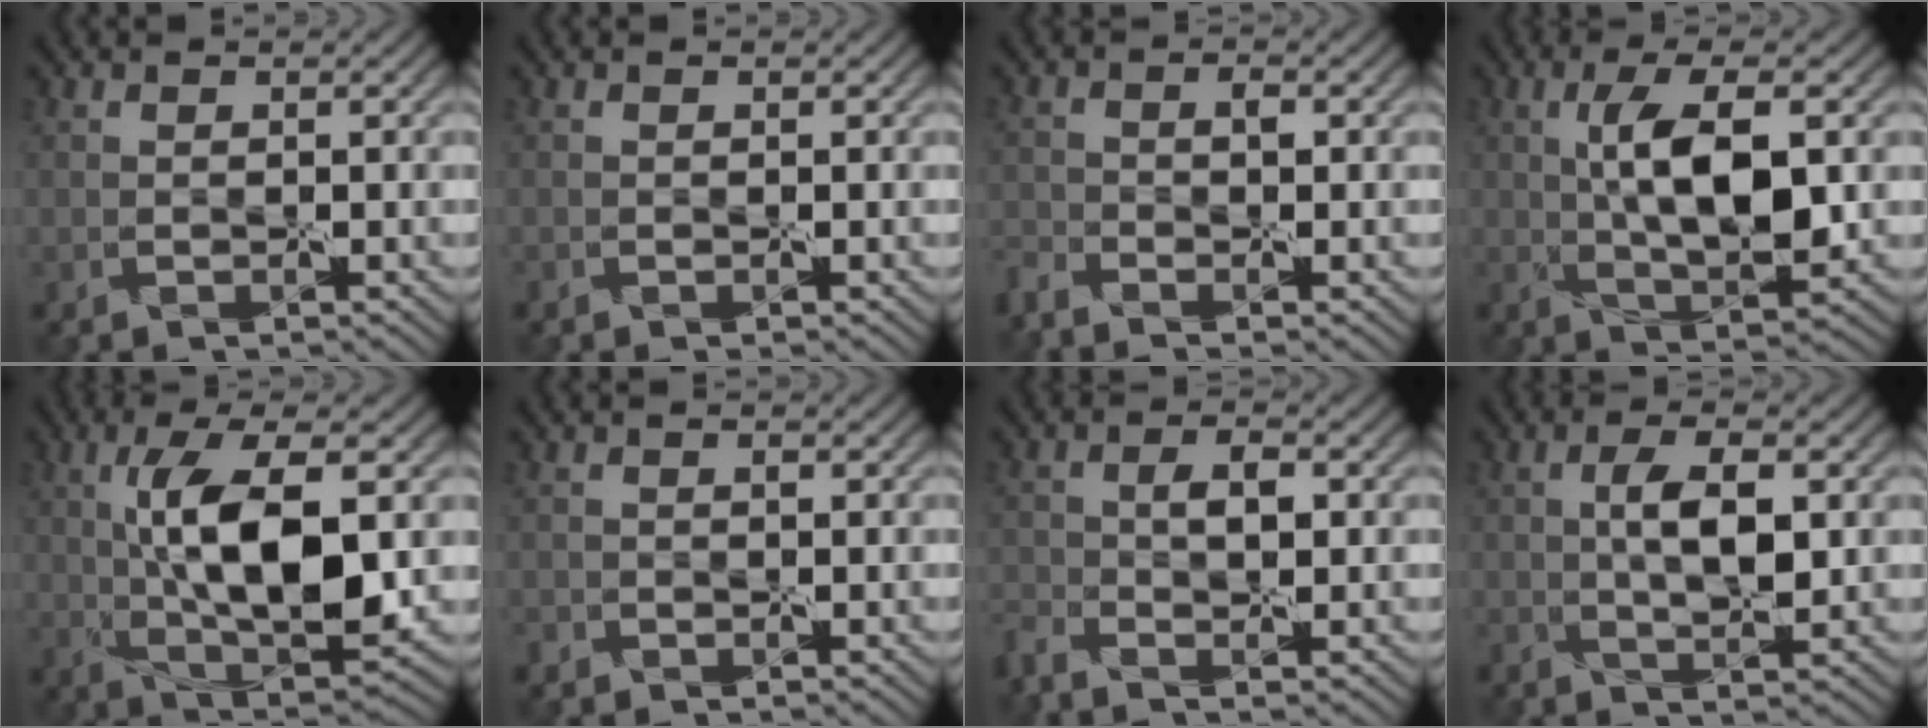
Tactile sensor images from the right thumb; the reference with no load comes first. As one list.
[{"total": 0.0}, {"total": 3.3, "force": [-2.9, 0.7, 1.5], "torque": [-0.021, -0.006, -0.063]}, {"total": 7.1, "force": [1.6, 2.3, 6.6], "torque": [-0.108, 0.008, 0.027]}, {"total": 9.8, "force": [1.7, 3.5, 9.0], "torque": [-0.155, 0.005, 0.031]}, {"total": 0.9, "force": [-0.7, 0.6, 0.0], "torque": [0.001, -0.004, -0.015]}, {"total": 4.2, "force": [-2.5, 1.4, 3.0], "torque": [-0.058, -0.007, -0.051]}, {"total": 3.4, "force": [0.8, 1.2, 3.1], "torque": [-0.059, 0.001, 0.016]}]